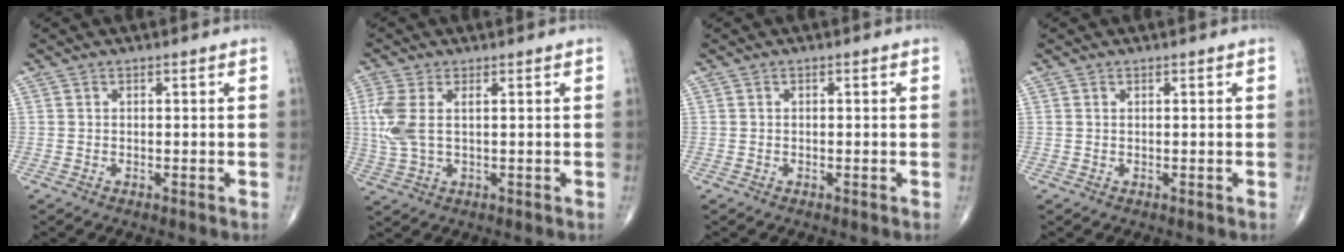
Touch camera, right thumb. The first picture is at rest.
{"total": 6.6, "force": [1.1, 3.1, 5.7], "torque": [-0.163, 0.004, 0.027]}
{"total": 0.0}
{"total": 0.0}